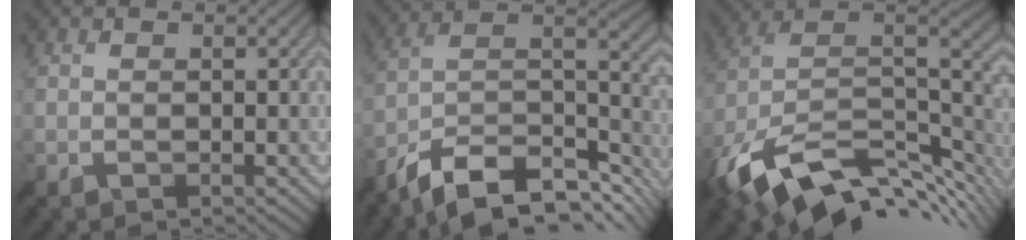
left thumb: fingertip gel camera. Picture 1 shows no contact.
{"total": 14.0, "force": [-10.2, 5.1, 8.2], "torque": [-0.177, -0.013, -0.169]}
{"total": 15.4, "force": [-6.8, 8.2, 11.2], "torque": [-0.254, -0.013, -0.115]}